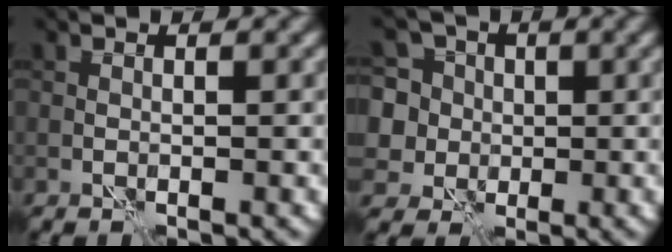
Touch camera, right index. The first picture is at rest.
{"total": 9.1, "force": [3.3, 7.5, 3.9], "torque": [-0.080, 0.027, 0.032]}